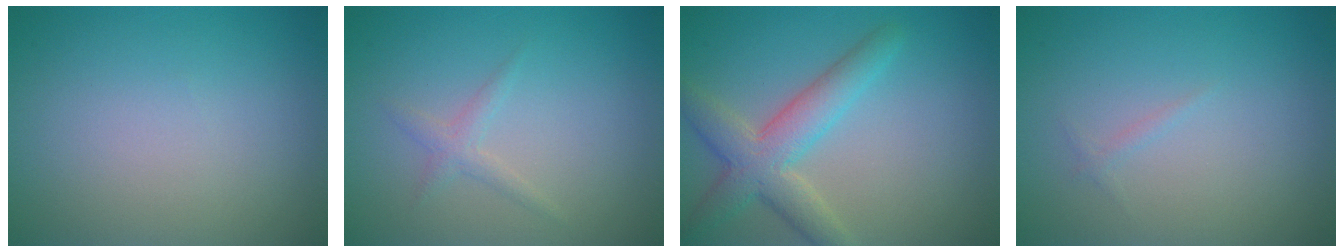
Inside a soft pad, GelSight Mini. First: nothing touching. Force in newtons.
{"total": 1.2, "press": 1.2, "slide": 0.1}
{"total": 4.9, "press": 4.9, "slide": 0.3}
{"total": 0.5, "press": 0.5, "slide": 0.0}